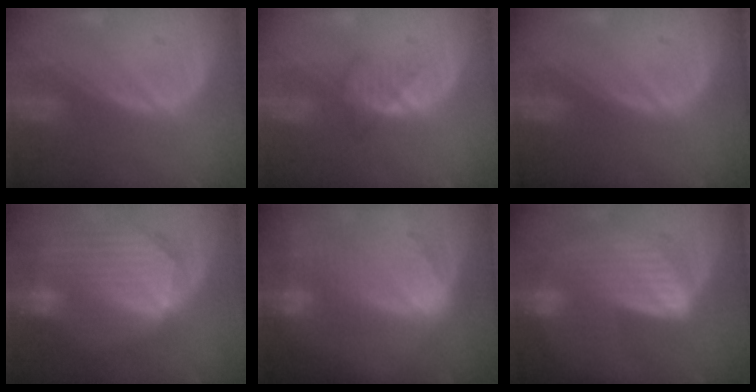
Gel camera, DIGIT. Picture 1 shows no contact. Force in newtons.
{"total": 2.8, "press": 2.7, "slide": 0.8}
{"total": 0.0}
{"total": 10.3, "press": 8.9, "slide": 5.1}
{"total": 9.3, "press": 8.1, "slide": 4.4}
{"total": 6.7, "press": 6.7, "slide": 0.4}